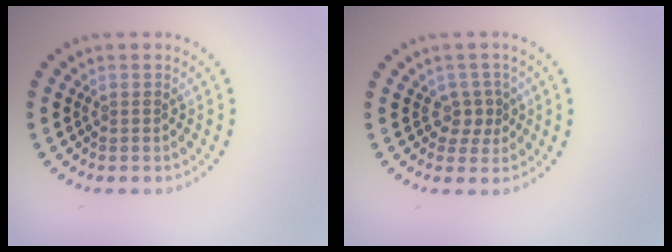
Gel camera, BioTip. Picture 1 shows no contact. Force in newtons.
{"total": 1.8, "press": 1.4, "slide": 1.1}